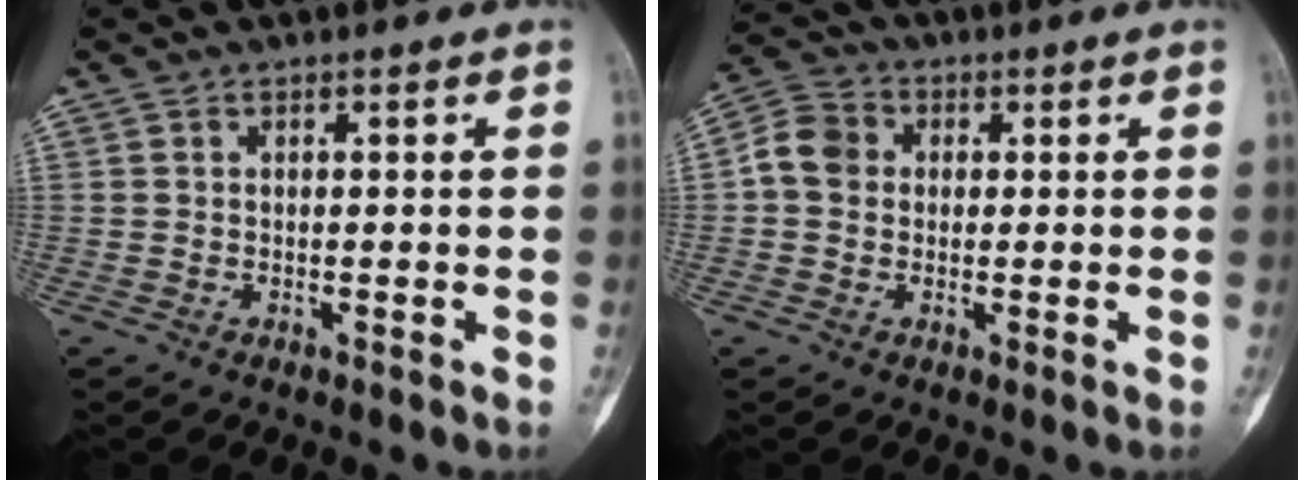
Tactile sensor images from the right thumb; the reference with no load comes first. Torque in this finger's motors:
{"motor_torque": [0.03, 0.08, 0.11, -0.15, 0.08]}